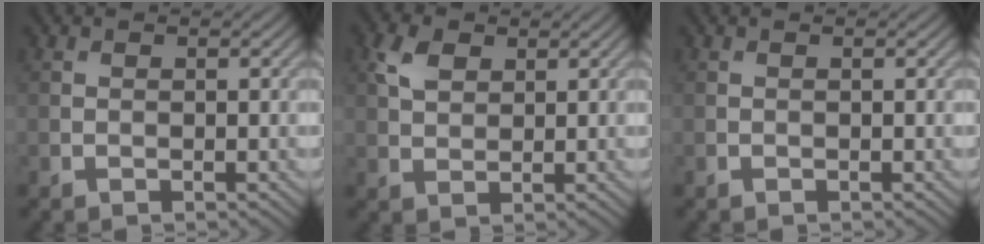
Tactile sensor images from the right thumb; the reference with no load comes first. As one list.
[{"total": 3.7, "force": [1.7, 2.4, 2.3], "torque": [-0.058, 0.005, 0.032]}, {"total": 0.0}]